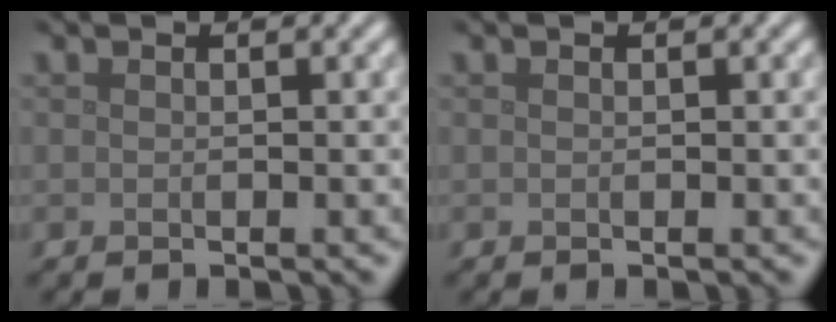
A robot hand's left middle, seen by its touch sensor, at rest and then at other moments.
{"total": 0.0}